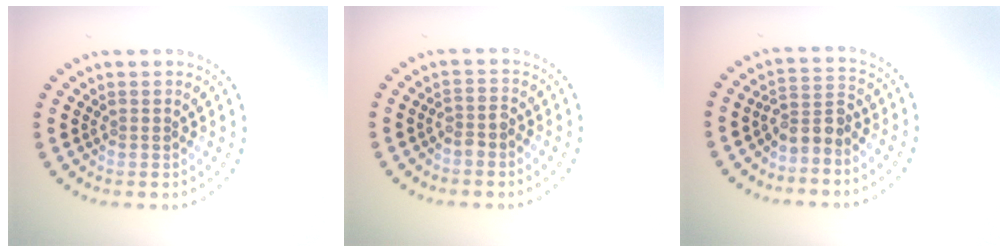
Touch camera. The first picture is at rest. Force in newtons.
{"total": 1.4, "press": 1.2, "slide": 0.7}
{"total": 2.5, "press": 2.0, "slide": 1.6}